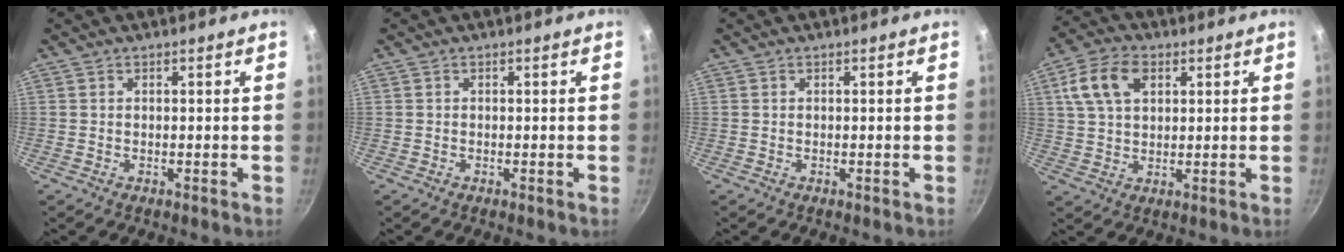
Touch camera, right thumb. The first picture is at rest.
{"total": 0.0}
{"total": 0.0}
{"total": 9.9, "force": [3.5, 6.3, 6.8], "torque": [-0.125, 0.007, 0.063]}